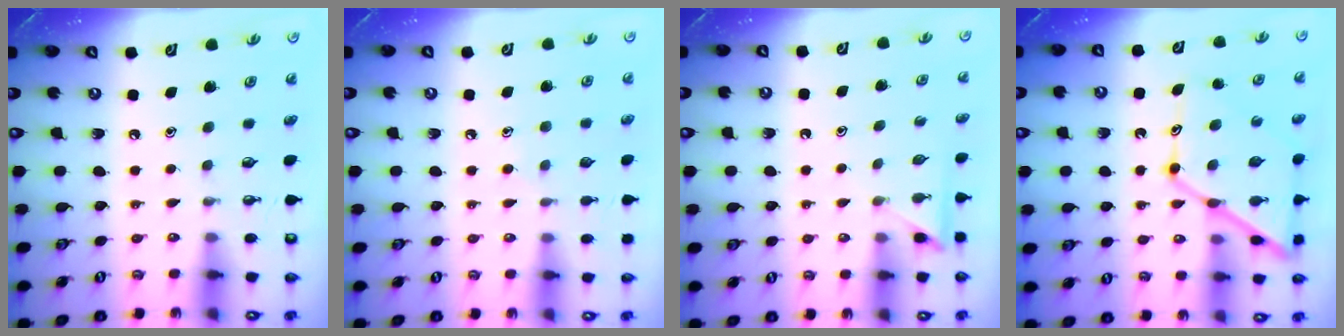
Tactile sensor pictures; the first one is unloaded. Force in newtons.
{"total": 7.9, "press": 7.9, "slide": 0.8}
{"total": 3.6, "press": 3.5, "slide": 0.4}
{"total": 16.2, "press": 16.1, "slide": 1.6}